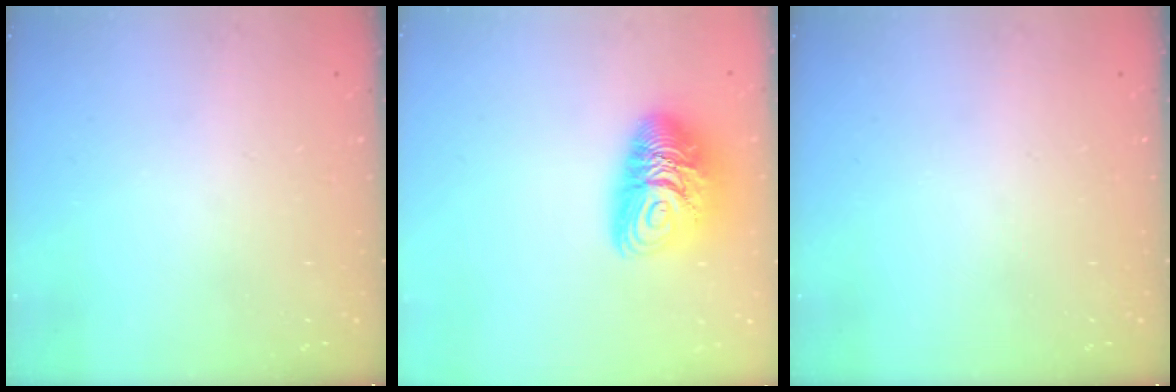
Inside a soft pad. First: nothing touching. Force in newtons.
{"total": 12.9, "press": 12.8, "slide": 1.2}
{"total": 0.0}